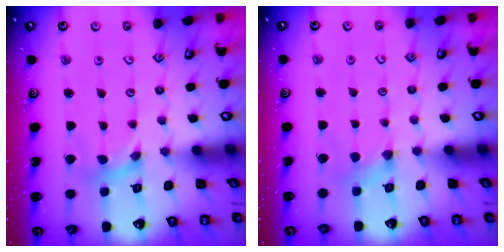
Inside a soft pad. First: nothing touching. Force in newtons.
{"total": 3.9, "press": 3.9, "slide": 0.4}